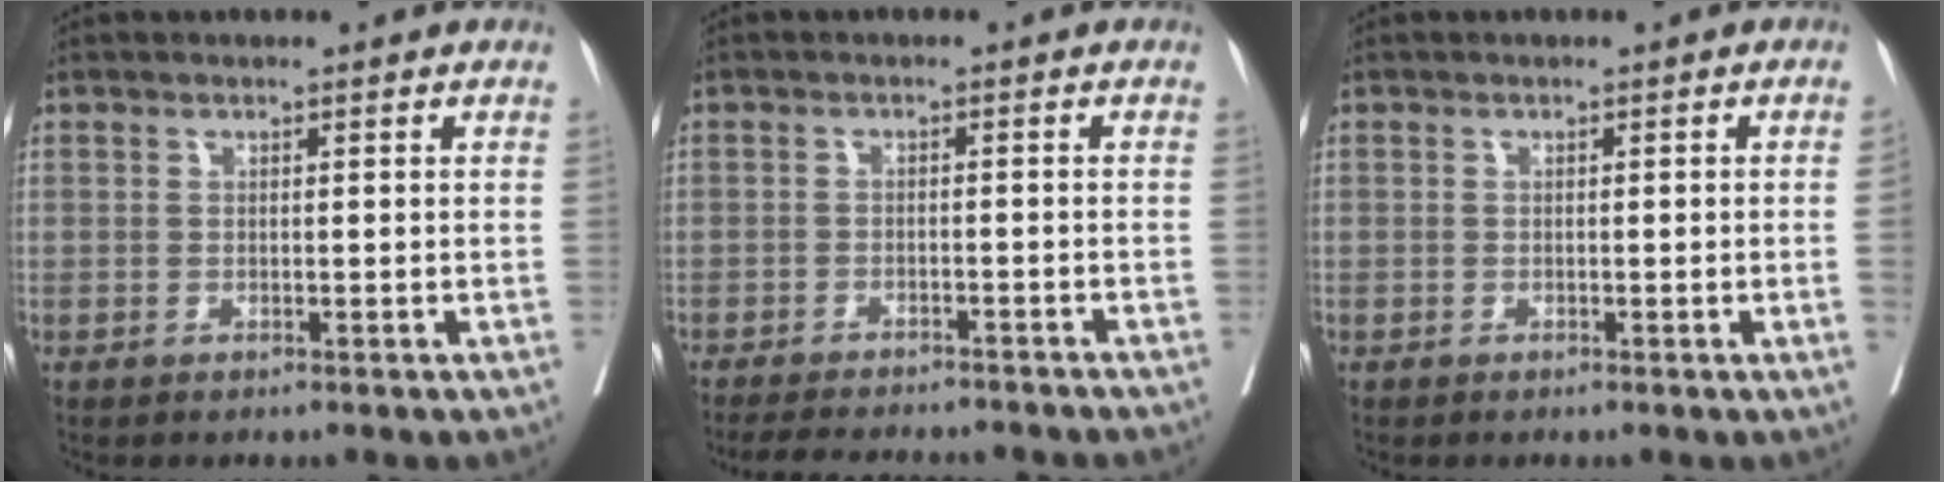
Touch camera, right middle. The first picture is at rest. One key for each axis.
{"total": 12.0, "fx": -10.9, "fy": 2.5, "fz": 4.6, "tx": -0.066, "ty": -0.010, "tz": -0.136}
{"total": 1.4, "fx": -0.2, "fy": -0.2, "fz": 1.3, "tx": -0.019, "ty": 0.003, "tz": 0.001}